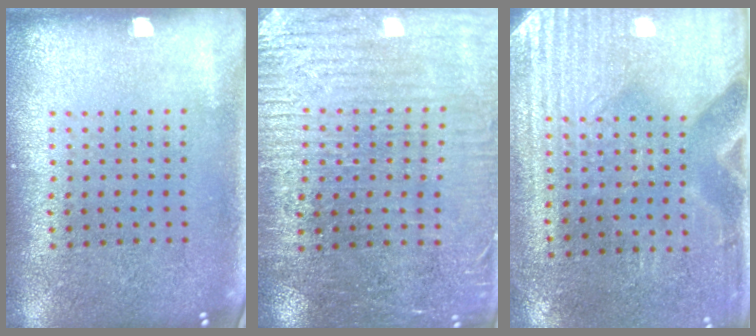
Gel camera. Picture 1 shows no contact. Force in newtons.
{"total": 3.1, "press": 2.9, "slide": 1.1}
{"total": 2.9, "press": 2.6, "slide": 1.5}